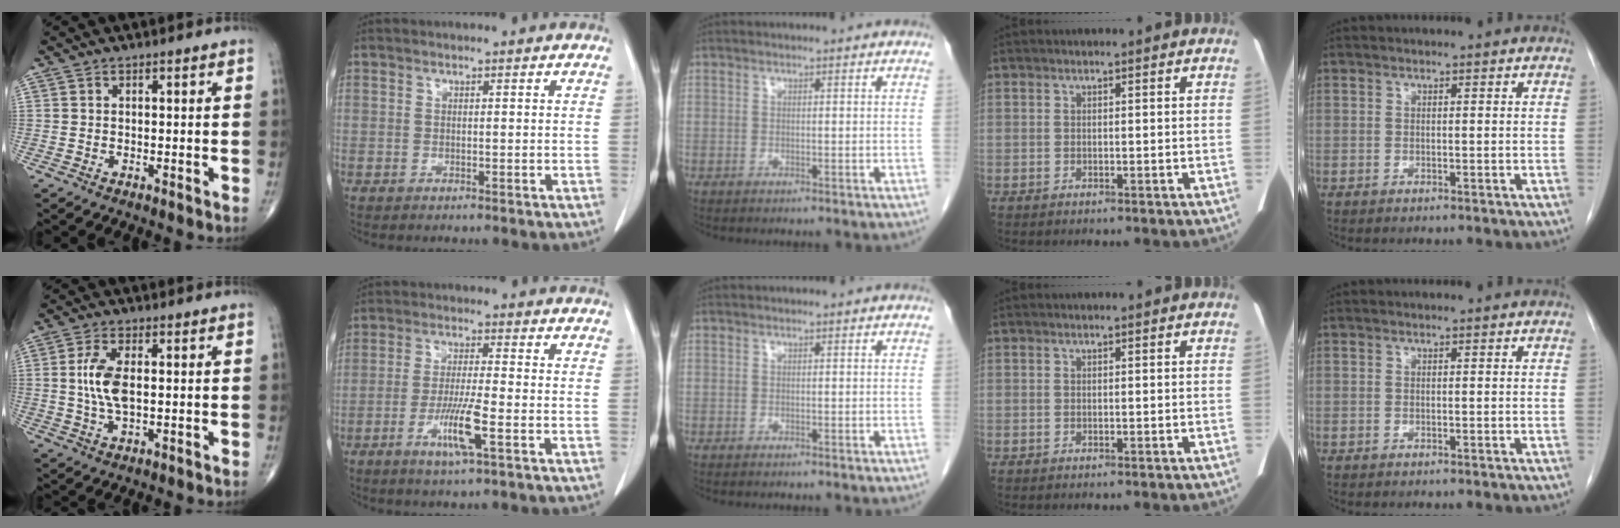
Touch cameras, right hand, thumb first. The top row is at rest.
{"thumb": {"total": 6.9, "force": [0.6, 2.9, 6.2], "torque": [-0.133, -0.004, 0.010]}, "index": {"total": 7.2, "force": [-2.8, 0.0, 6.6], "torque": [-0.123, -0.013, -0.051]}}